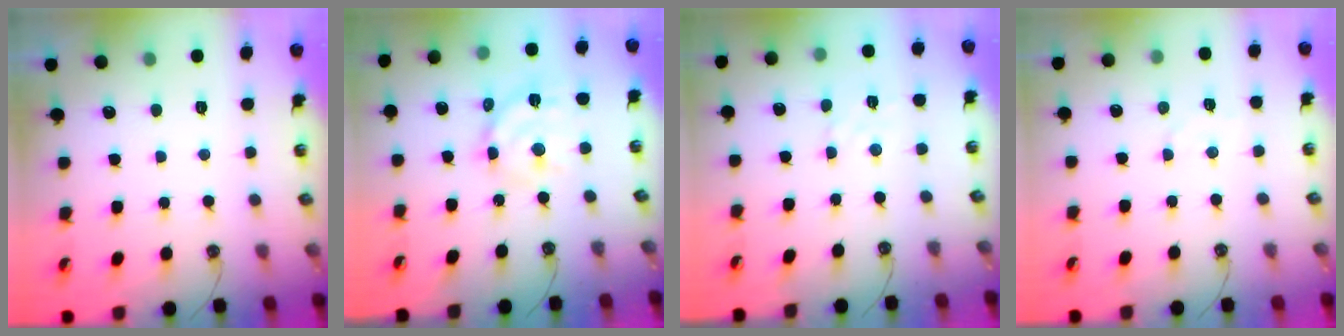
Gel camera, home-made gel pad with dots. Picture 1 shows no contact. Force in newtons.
{"total": 12.2, "press": 12.2, "slide": 1.0}
{"total": 2.5, "press": 2.4, "slide": 0.5}
{"total": 4.9, "press": 4.8, "slide": 0.7}